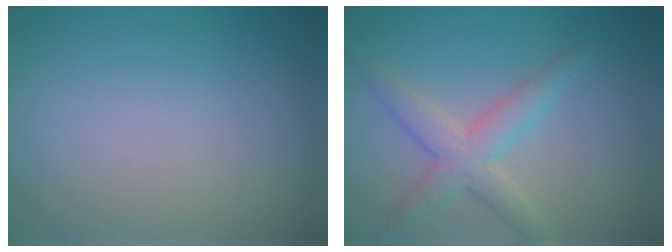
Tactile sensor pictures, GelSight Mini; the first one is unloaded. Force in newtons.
{"total": 3.4, "press": 3.4, "slide": 0.1}